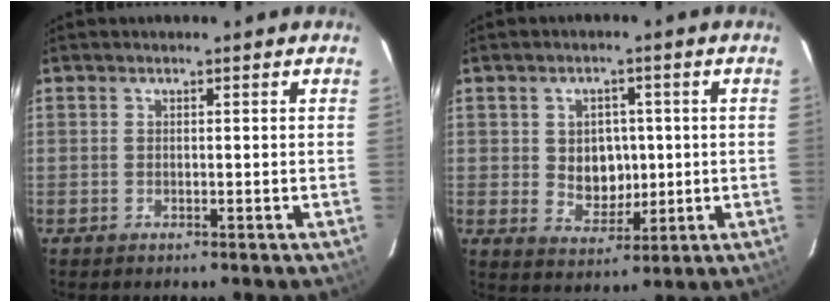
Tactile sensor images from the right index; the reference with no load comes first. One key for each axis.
{"total": 6.8, "fx": 0.4, "fy": 5.8, "fz": 3.5, "tx": -0.063, "ty": 0.004, "tz": 0.022}